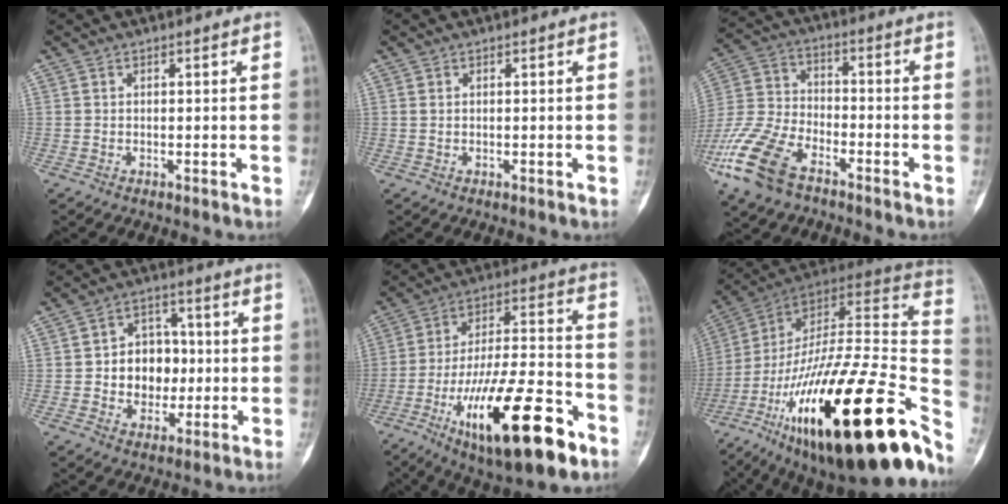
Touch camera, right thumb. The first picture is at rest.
{"total": 0.7, "force": [0.0, 0.5, 0.5], "torque": [-0.013, 0.000, 0.002]}
{"total": 15.7, "force": [-9.2, 8.1, 9.8], "torque": [-0.214, 0.028, -0.187]}
{"total": 10.0, "force": [-0.5, 8.0, 5.9], "torque": [-0.037, 0.021, -0.005]}
{"total": 25.3, "force": [-12.2, 7.9, 20.7], "torque": [-0.339, 0.058, -0.192]}
{"total": 42.4, "force": [-17.8, 12.4, 36.5], "torque": [-0.496, 0.050, -0.283]}